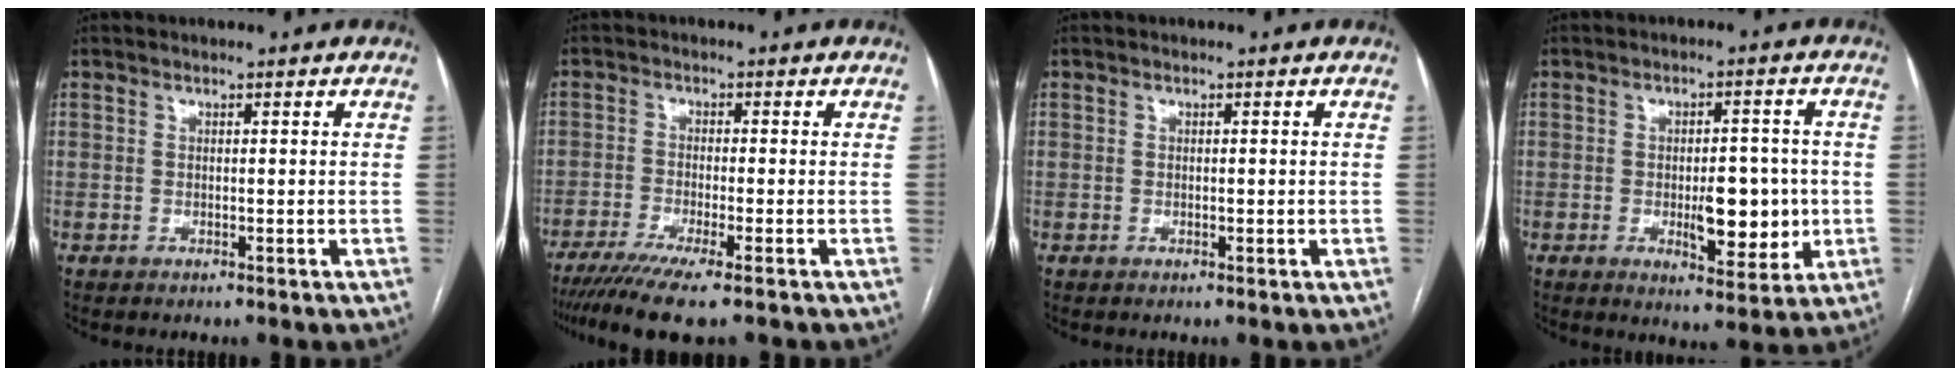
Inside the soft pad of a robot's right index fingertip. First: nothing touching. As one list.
[{"total": 8.3, "force": [-6.3, -0.2, 5.3], "torque": [-0.081, -0.017, -0.103]}, {"total": 0.5, "force": [-0.1, 0.2, 0.4], "torque": [-0.006, 0.000, 0.000]}, {"total": 8.4, "force": [-1.3, 3.4, 7.5], "torque": [-0.102, -0.001, -0.010]}]